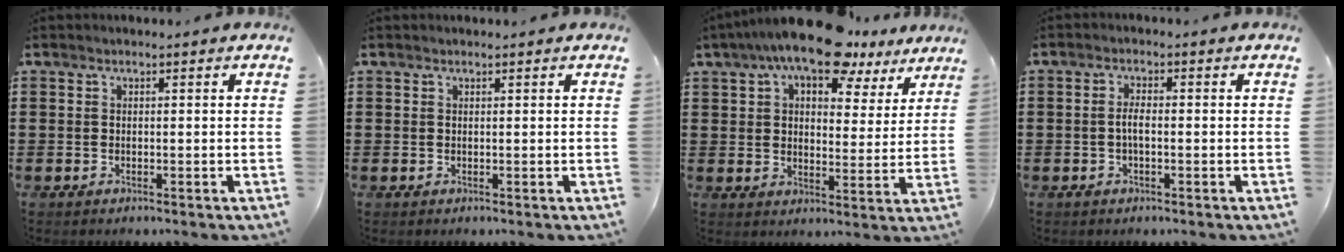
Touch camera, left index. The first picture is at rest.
{"total": 0.0}
{"total": 11.2, "force": [8.9, 2.9, 6.1], "torque": [-0.114, -0.033, 0.157]}
{"total": 2.3, "force": [-0.5, 0.6, 2.1], "torque": [-0.047, 0.000, -0.012]}